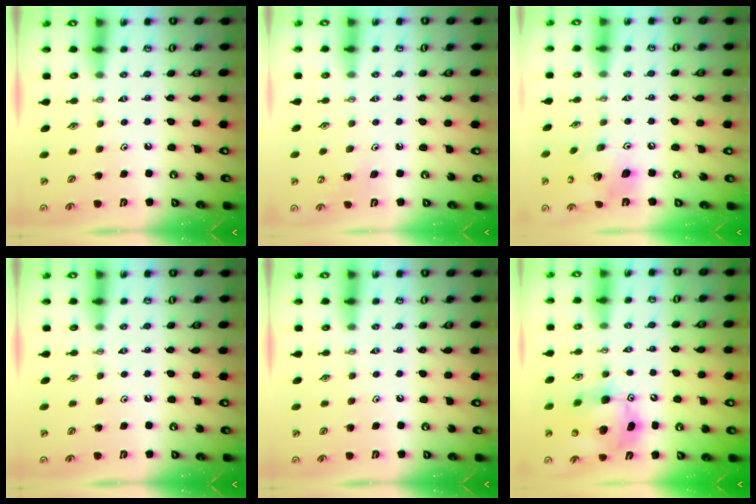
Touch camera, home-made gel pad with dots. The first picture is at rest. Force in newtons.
{"total": 4.2, "press": 4.2, "slide": 0.4}
{"total": 16.1, "press": 15.8, "slide": 3.1}
{"total": 0.0}
{"total": 0.0}
{"total": 12.9, "press": 12.6, "slide": 2.8}